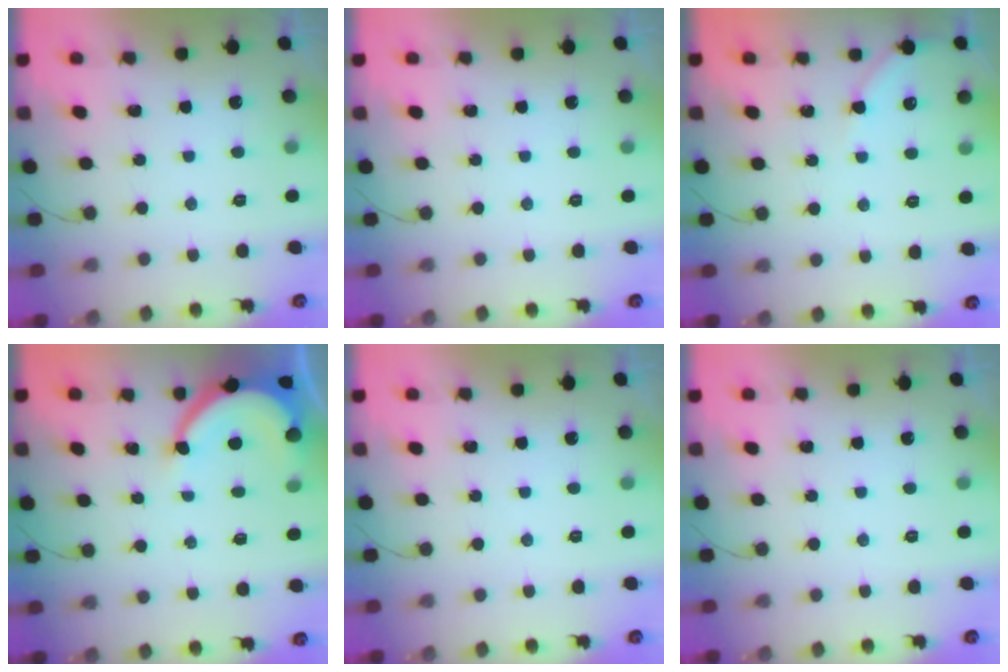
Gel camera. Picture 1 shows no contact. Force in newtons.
{"total": 0.0}
{"total": 4.0, "press": 4.0, "slide": 0.5}
{"total": 7.9, "press": 7.8, "slide": 0.8}
{"total": 0.0}
{"total": 0.0}